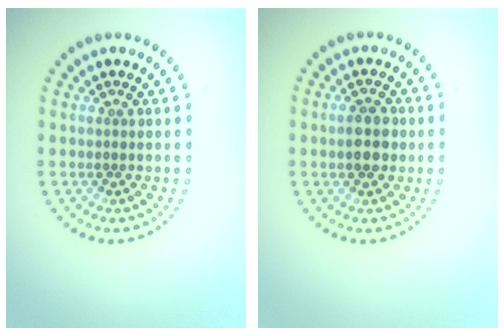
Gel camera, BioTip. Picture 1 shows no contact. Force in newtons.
{"total": 2.9, "press": 2.9, "slide": 0.1}